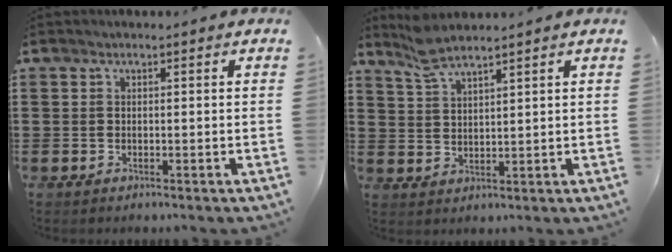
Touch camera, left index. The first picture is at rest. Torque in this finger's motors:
{"motor_torque": [0.45, -0.44, 0.23, 0.10]}